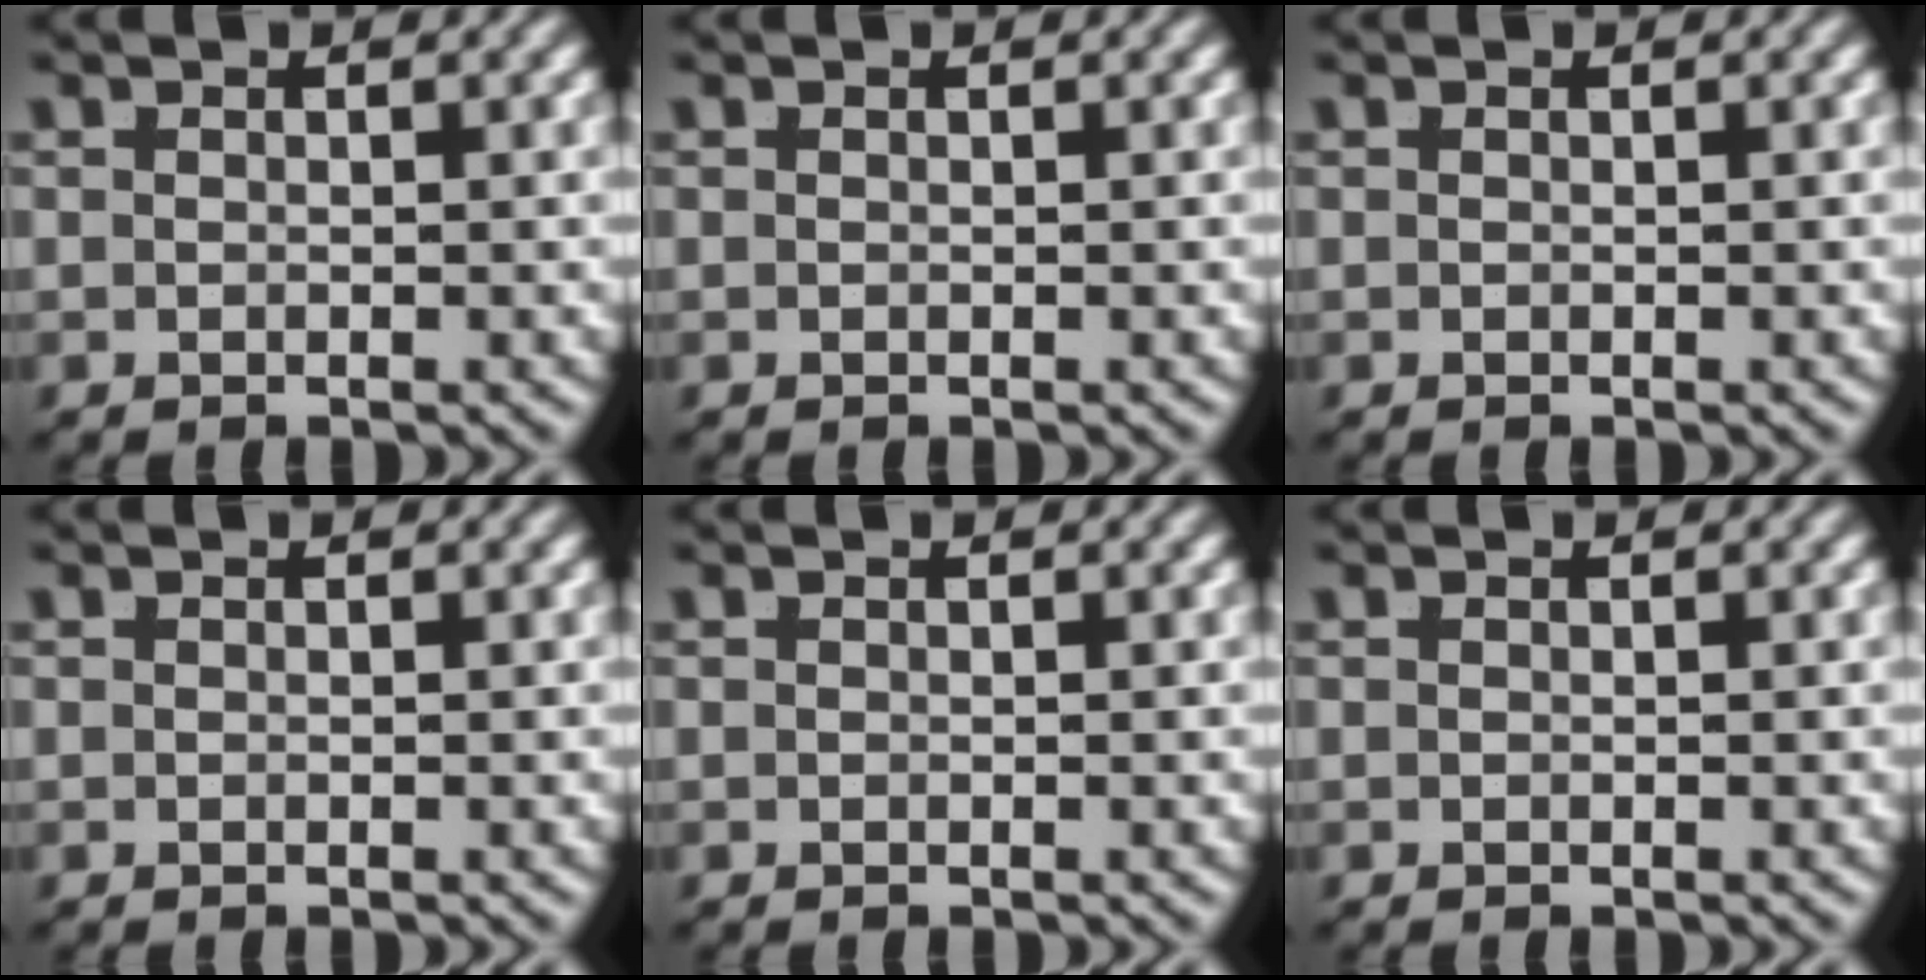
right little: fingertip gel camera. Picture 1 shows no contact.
{"total": 0.0}
{"total": 0.0}
{"total": 0.0}
{"total": 0.0}
{"total": 0.0}